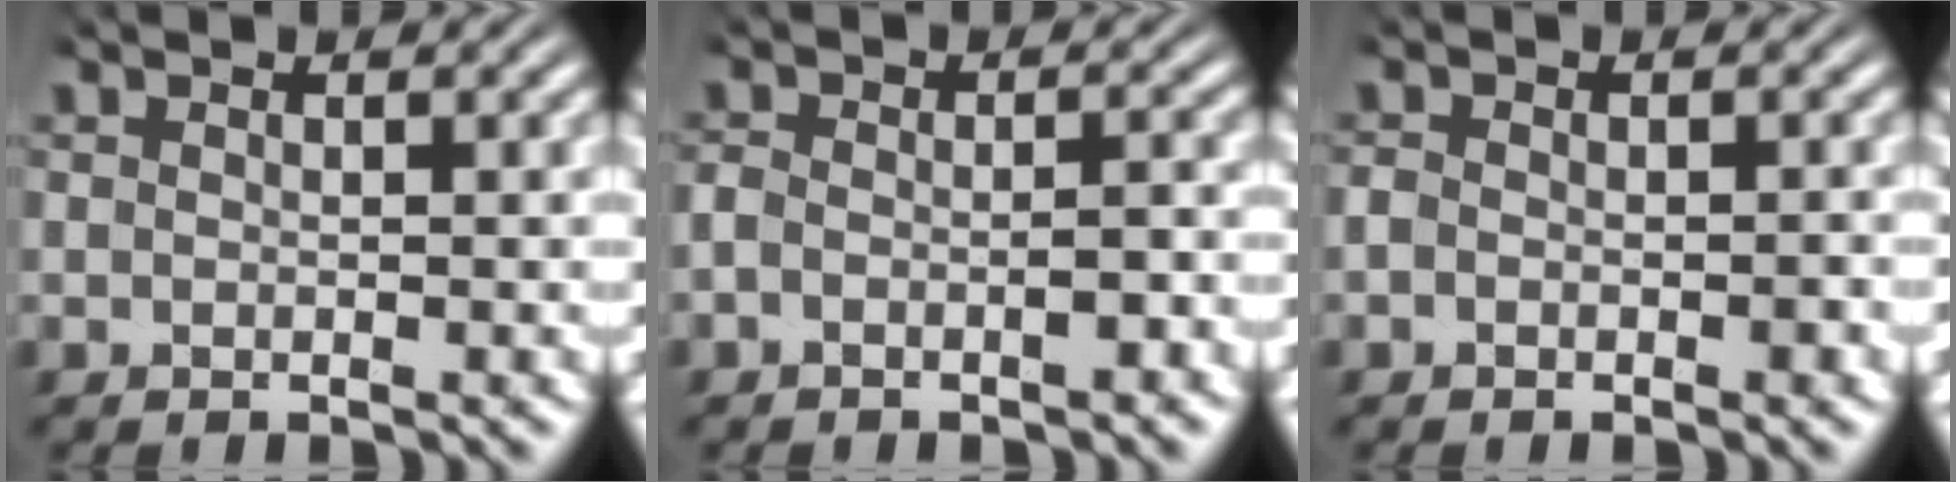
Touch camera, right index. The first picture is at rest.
{"total": 2.3, "force": [-1.5, 1.3, 1.1], "torque": [-0.026, 0.001, -0.031]}
{"total": 1.5, "force": [-0.9, 1.0, 0.6], "torque": [-0.017, -0.001, -0.019]}